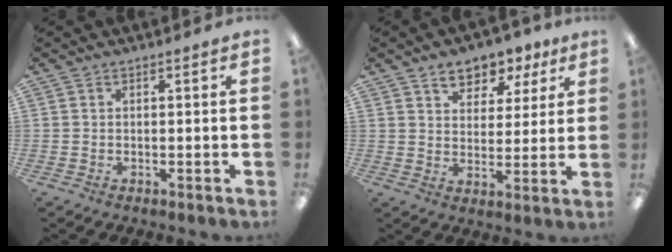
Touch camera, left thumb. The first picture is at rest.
{"total": 7.7, "force": [5.5, 4.7, 2.6], "torque": [-0.038, -0.025, 0.096]}